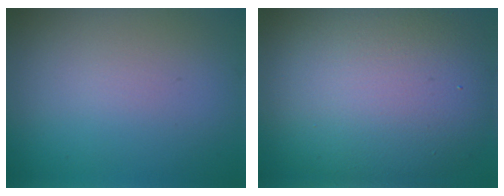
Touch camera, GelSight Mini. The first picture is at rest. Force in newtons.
{"total": 13.3, "press": 13.2, "slide": 1.3}